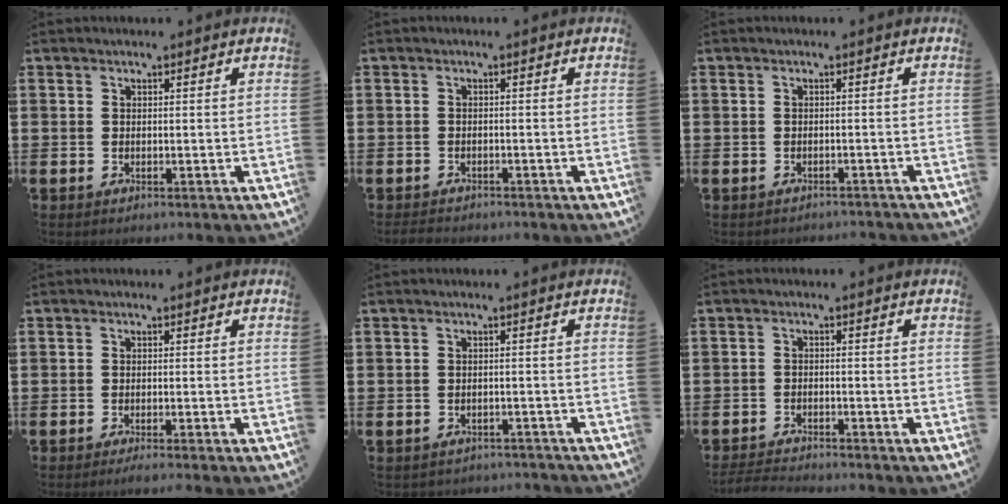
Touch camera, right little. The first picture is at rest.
{"total": 0.8, "force": [-0.8, 0.2, 0.1], "torque": [-0.005, 0.002, -0.017]}
{"total": 0.7, "force": [-0.7, 0.1, -0.1], "torque": [-0.002, 0.001, -0.014]}
{"total": 0.7, "force": [-0.5, 0.0, 0.6], "torque": [-0.007, 0.000, -0.009]}
{"total": 1.1, "force": [-1.0, 0.1, -0.2], "torque": [-0.002, 0.002, -0.023]}
{"total": 2.1, "force": [-2.1, 0.0, 0.2], "torque": [-0.004, 0.004, -0.044]}